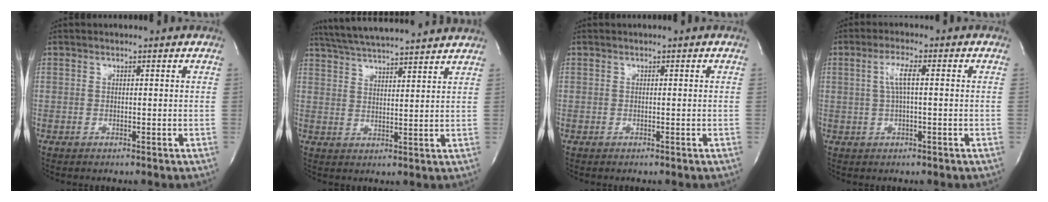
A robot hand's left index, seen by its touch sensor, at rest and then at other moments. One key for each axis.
{"total": 16.2, "fx": 14.8, "fy": 0.9, "fz": 6.6, "tx": -0.122, "ty": 0.029, "tz": 0.216}
{"total": 0.0}
{"total": 3.9, "fx": 0.5, "fy": 0.5, "fz": 3.8, "tx": -0.076, "ty": 0.007, "tz": 0.009}